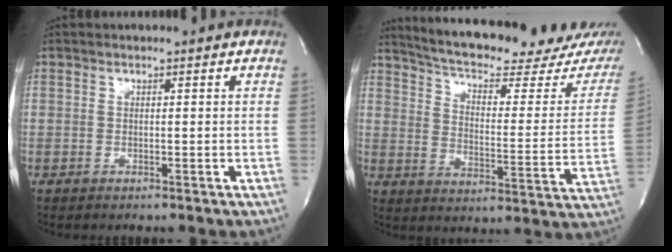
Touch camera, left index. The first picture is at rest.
{"total": 24.1, "force": [21.3, 3.7, 10.8], "torque": [-0.162, -0.051, 0.271]}